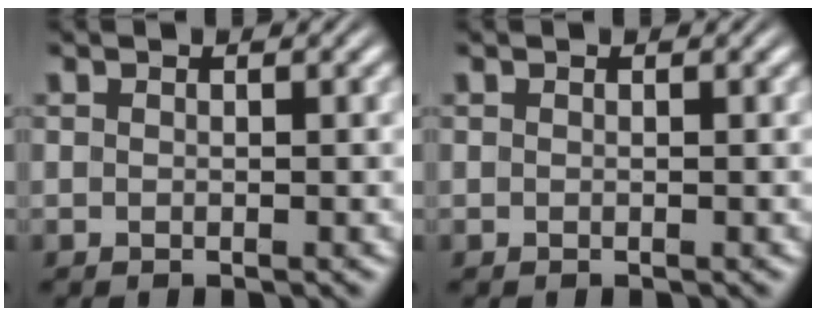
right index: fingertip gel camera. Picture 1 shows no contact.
{"total": 0.0}